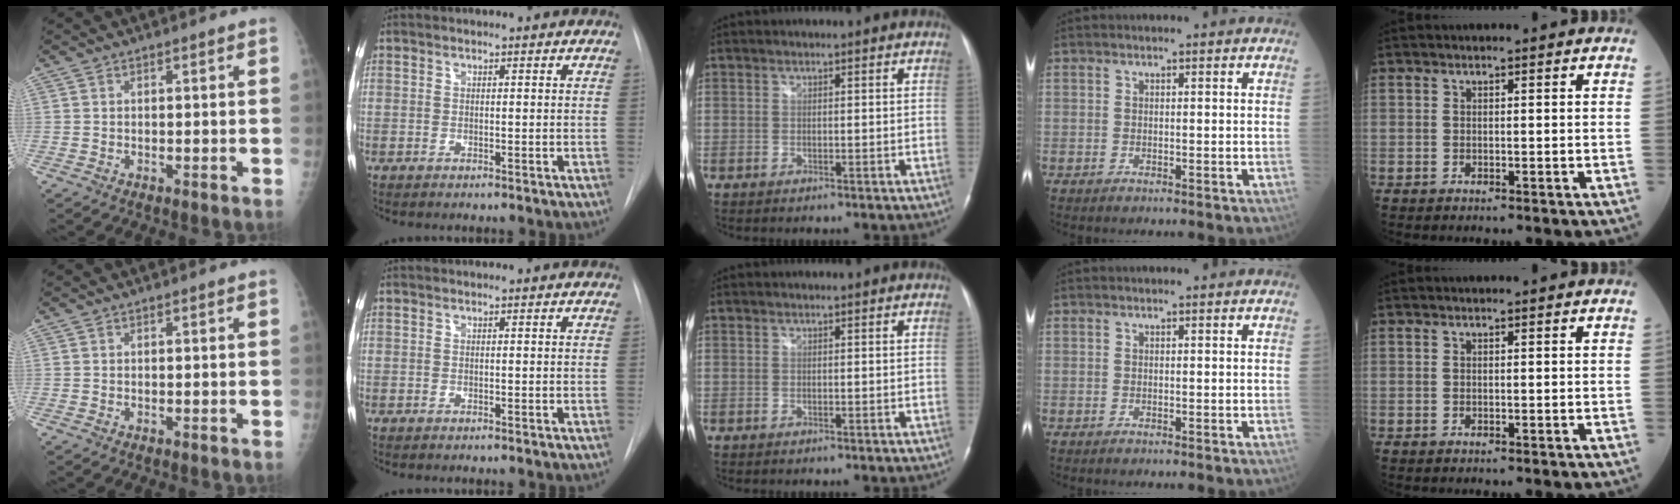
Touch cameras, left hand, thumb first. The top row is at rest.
{}